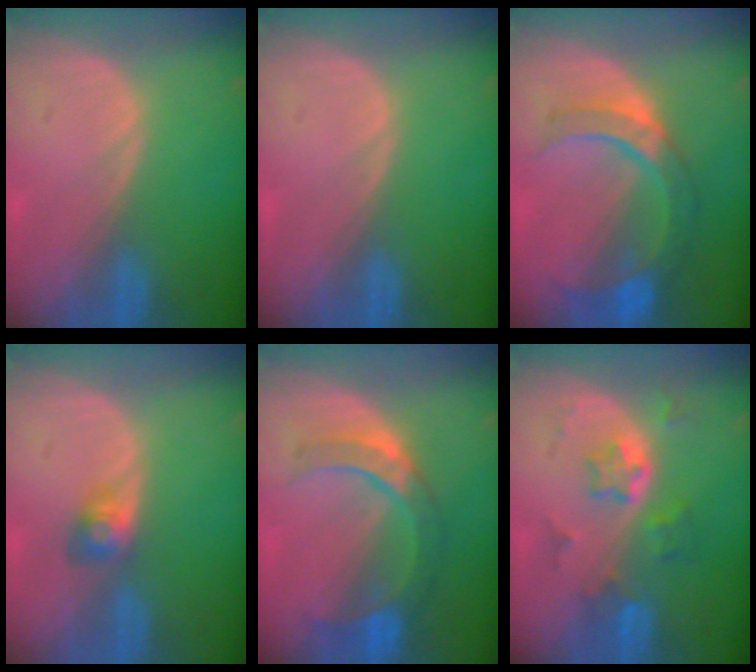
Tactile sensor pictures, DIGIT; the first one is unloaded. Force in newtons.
{"total": 0.0}
{"total": 8.3, "press": 7.9, "slide": 2.5}
{"total": 2.9, "press": 2.7, "slide": 1.0}
{"total": 7.3, "press": 7.2, "slide": 0.8}
{"total": 5.9, "press": 5.3, "slide": 2.5}